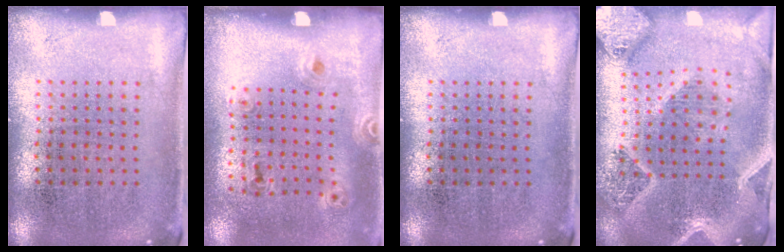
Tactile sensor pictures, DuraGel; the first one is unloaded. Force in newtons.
{"total": 1.3, "press": 0.8, "slide": 0.9}
{"total": 0.0}
{"total": 3.4, "press": 2.8, "slide": 1.9}